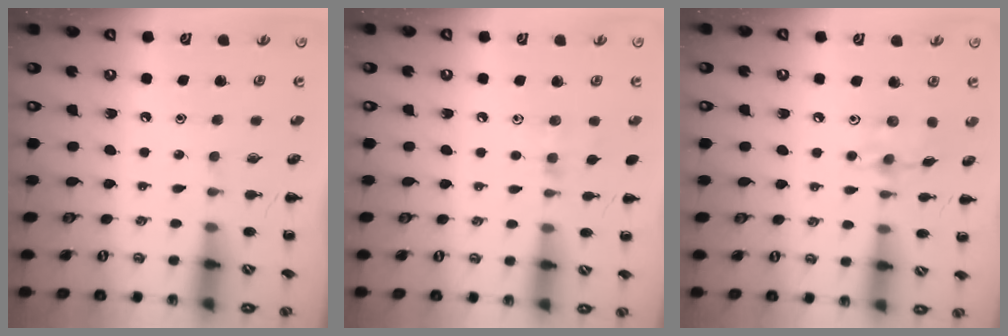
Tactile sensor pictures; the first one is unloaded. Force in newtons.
{"total": 6.2, "press": 6.0, "slide": 1.6}
{"total": 6.5, "press": 6.5, "slide": 1.0}